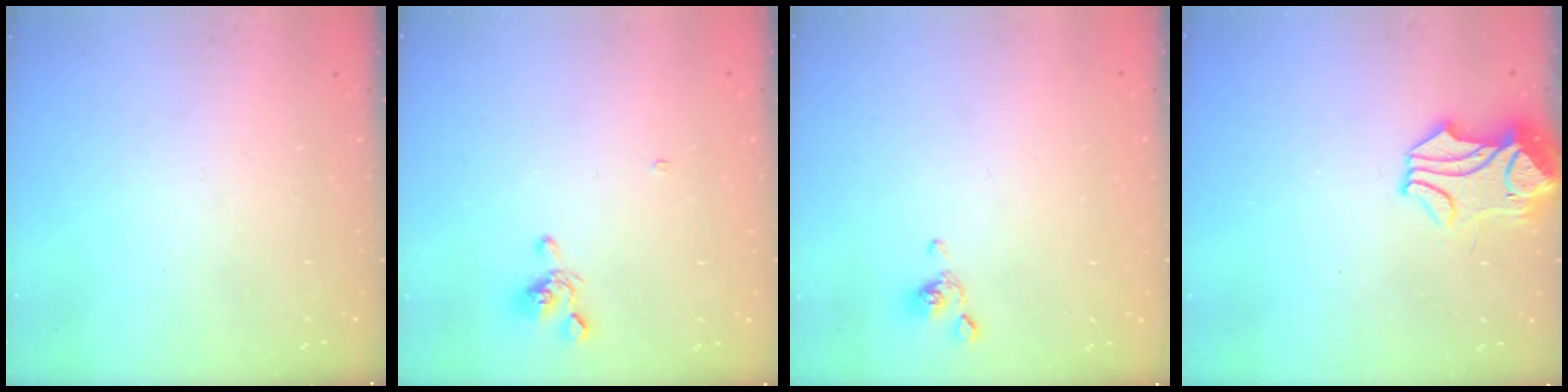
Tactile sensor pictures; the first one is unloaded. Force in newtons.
{"total": 0.7, "press": 0.3, "slide": 0.6}
{"total": 2.4, "press": 2.3, "slide": 0.8}
{"total": 1.6, "press": 0.8, "slide": 1.3}